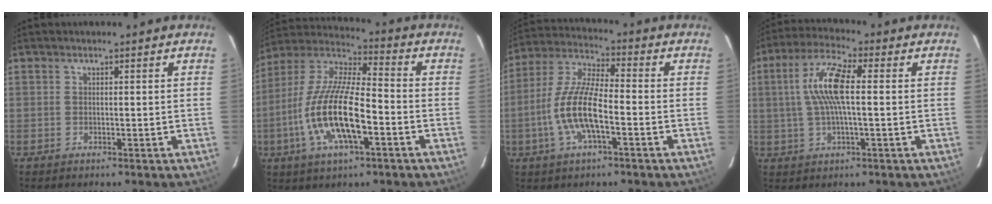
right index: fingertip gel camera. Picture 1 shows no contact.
{"total": 17.3, "force": [-5.6, 5.4, 15.5], "torque": [-0.316, -0.010, -0.111]}
{"total": 12.2, "force": [-3.7, 3.6, 11.1], "torque": [-0.234, -0.001, -0.072]}
{"total": 10.0, "force": [0.9, 2.3, 9.7], "torque": [-0.190, 0.012, 0.016]}